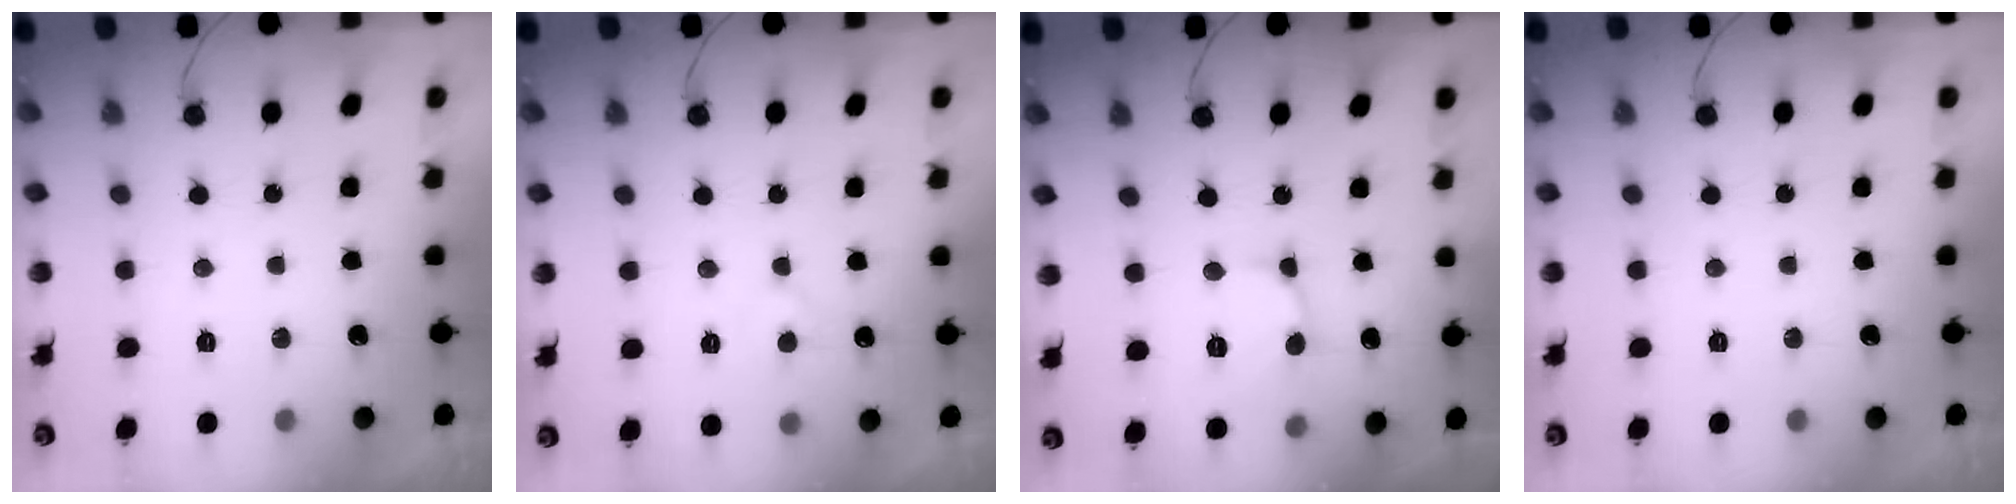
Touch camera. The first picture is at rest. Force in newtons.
{"total": 5.6, "press": 5.5, "slide": 0.5}
{"total": 2.8, "press": 2.8, "slide": 0.3}
{"total": 0.0}